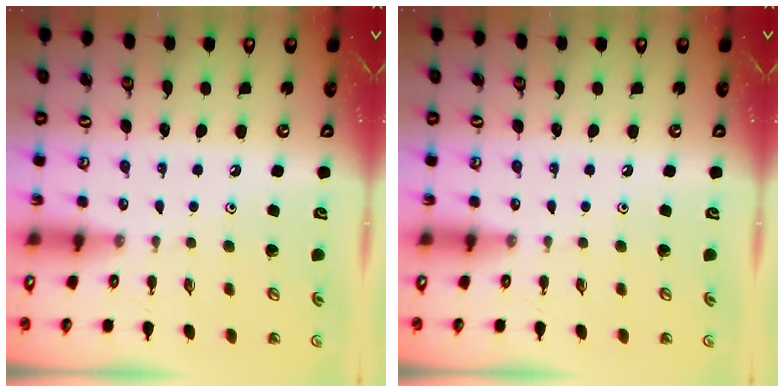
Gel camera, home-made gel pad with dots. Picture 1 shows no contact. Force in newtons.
{"total": 0.0}